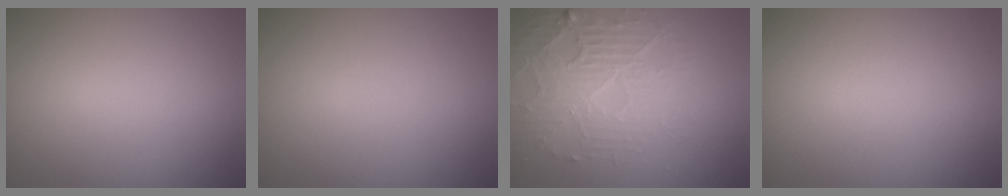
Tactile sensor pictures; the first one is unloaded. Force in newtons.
{"total": 0.0}
{"total": 3.8, "press": 3.5, "slide": 1.6}
{"total": 0.0}